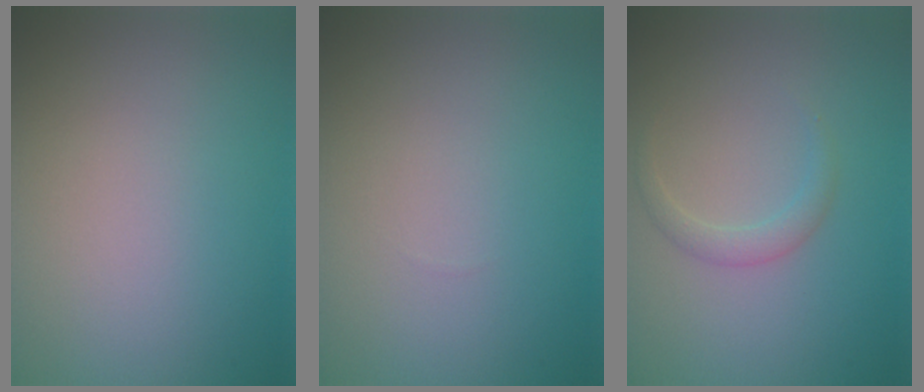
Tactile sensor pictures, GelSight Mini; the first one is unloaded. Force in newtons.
{"total": 0.0}
{"total": 1.4, "press": 1.4, "slide": 0.1}